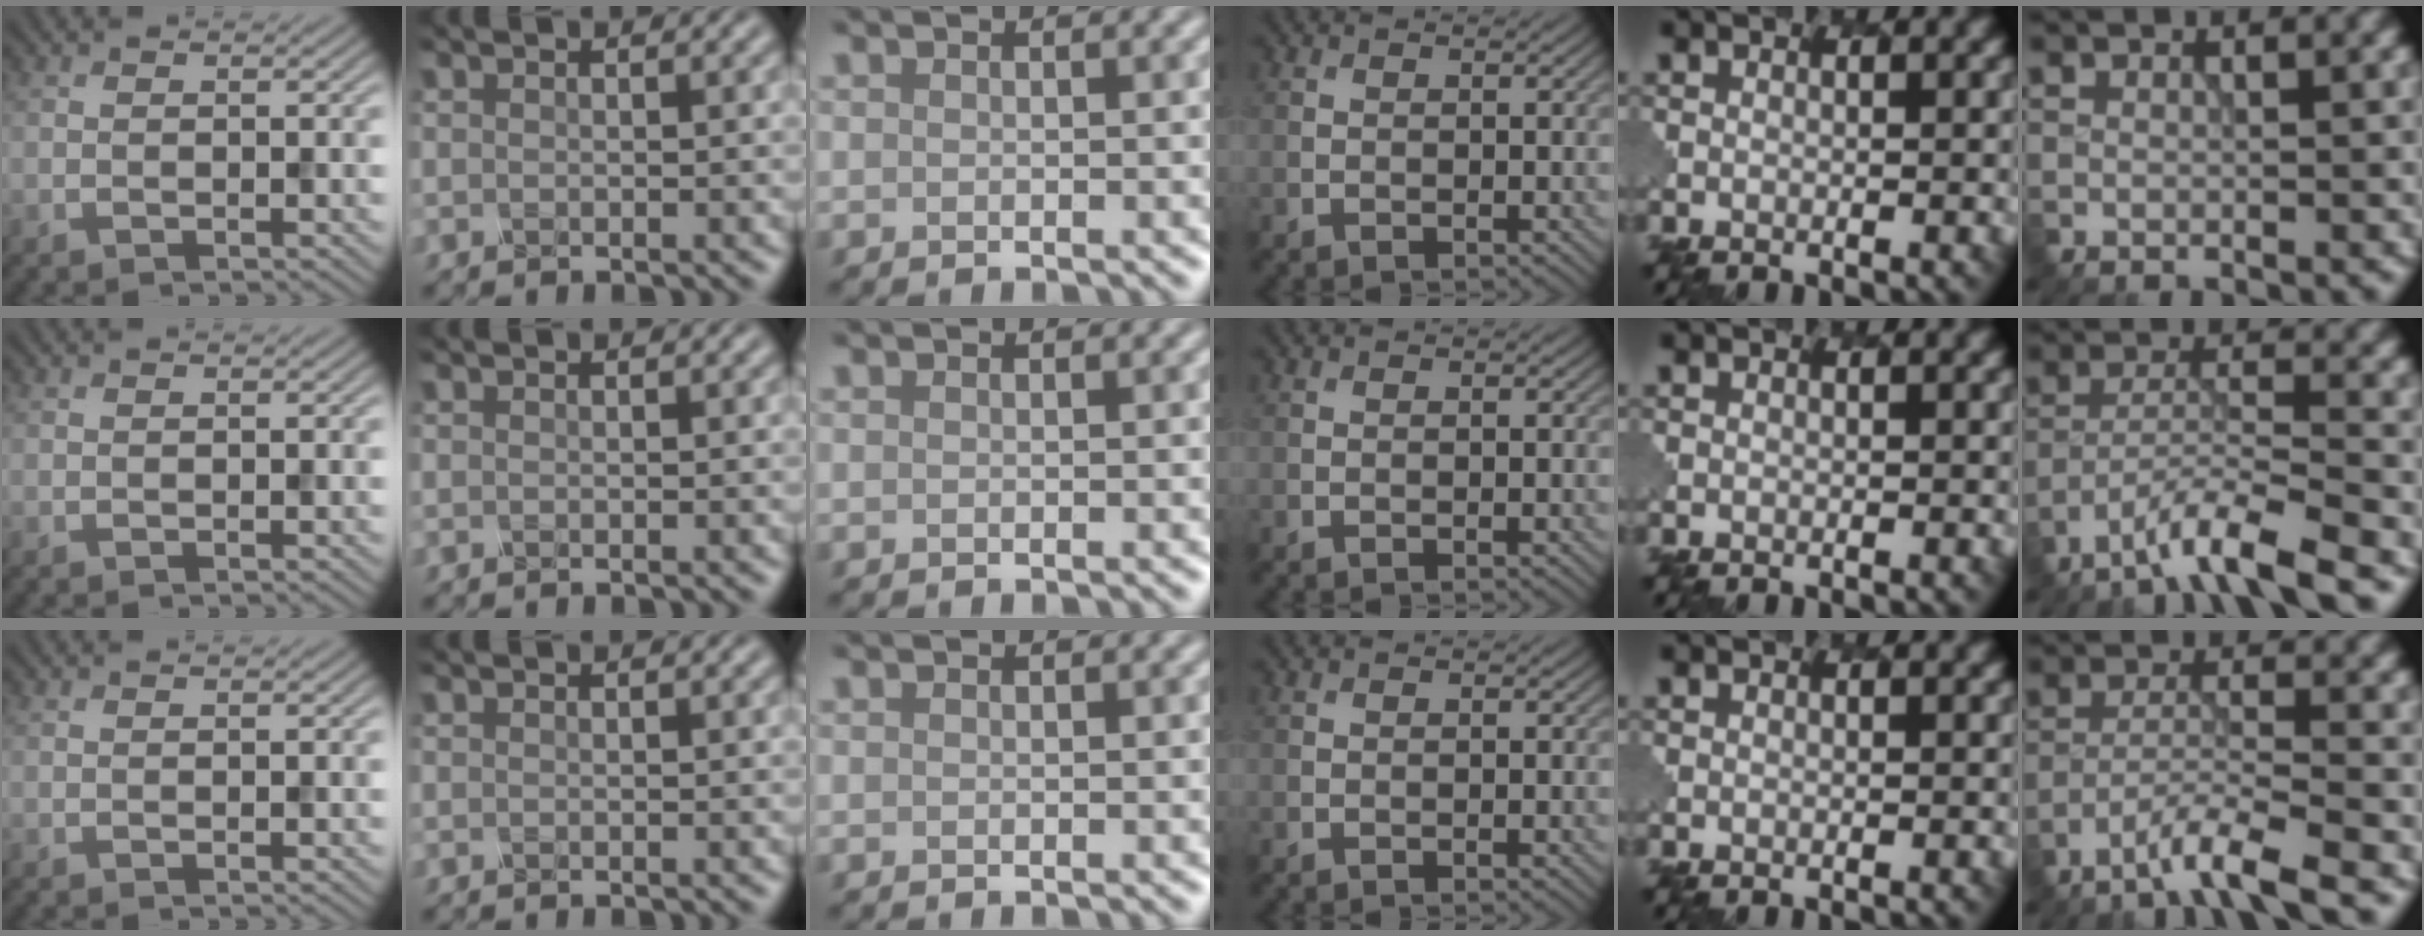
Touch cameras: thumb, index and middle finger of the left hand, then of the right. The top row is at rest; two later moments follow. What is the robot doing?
{"motion": "dispense", "object": "dispenser bottle"}